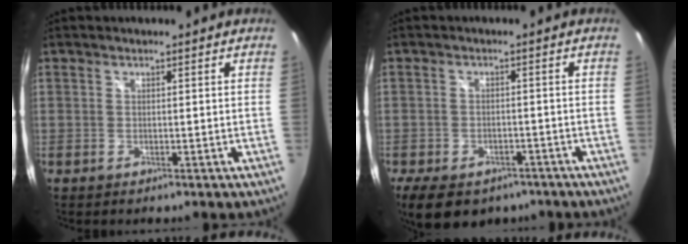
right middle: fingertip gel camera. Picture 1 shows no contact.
{"total": 13.3, "force": [-8.8, 7.4, 6.6], "torque": [-0.144, -0.016, -0.125]}